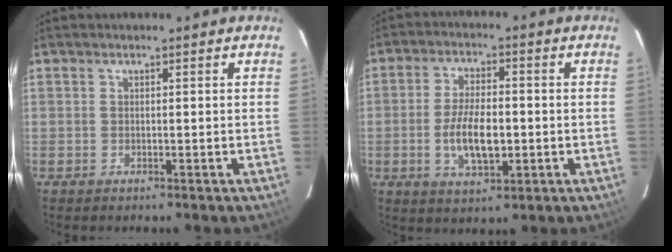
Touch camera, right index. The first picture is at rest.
{"total": 8.9, "force": [-1.7, 3.9, 7.9], "torque": [-0.156, -0.002, -0.027]}